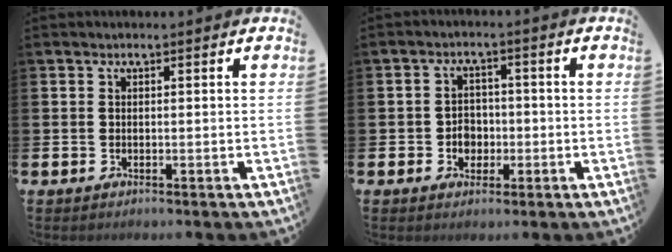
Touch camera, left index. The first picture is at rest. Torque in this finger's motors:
{"motor_torque": [0.80, 0.07, 0.37, 0.06]}